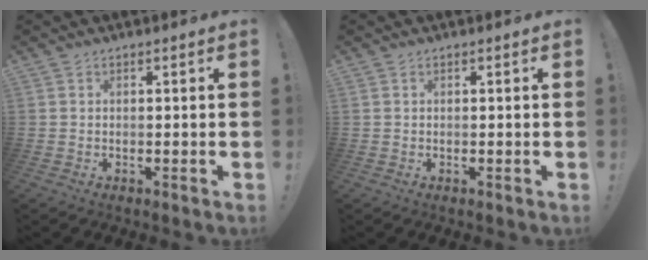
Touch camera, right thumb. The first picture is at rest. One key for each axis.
{"total": 0.0}